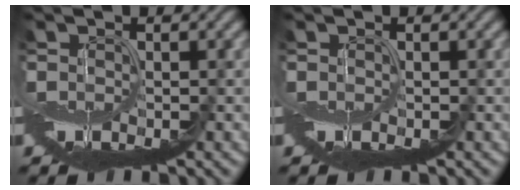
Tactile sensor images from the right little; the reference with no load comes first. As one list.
[{"total": 0.0}]